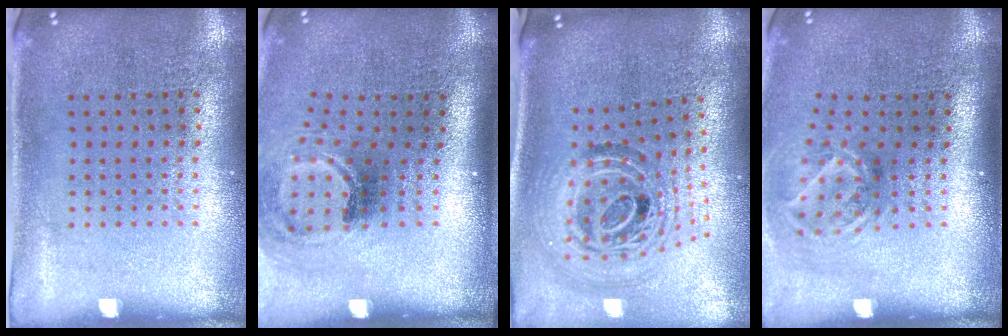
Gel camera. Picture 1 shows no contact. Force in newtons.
{"total": 2.0, "press": 1.2, "slide": 1.6}
{"total": 1.9, "press": 1.5, "slide": 1.0}
{"total": 1.9, "press": 1.3, "slide": 1.5}